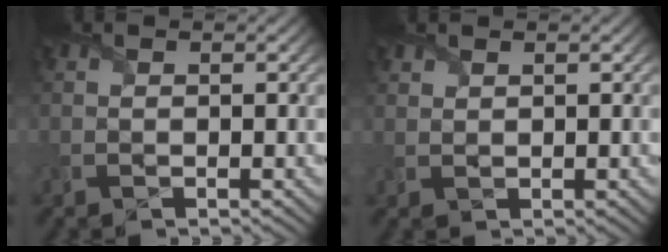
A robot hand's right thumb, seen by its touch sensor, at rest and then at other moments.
{"total": 1.4, "force": [1.3, 0.4, -0.1], "torque": [-0.002, 0.005, 0.028]}